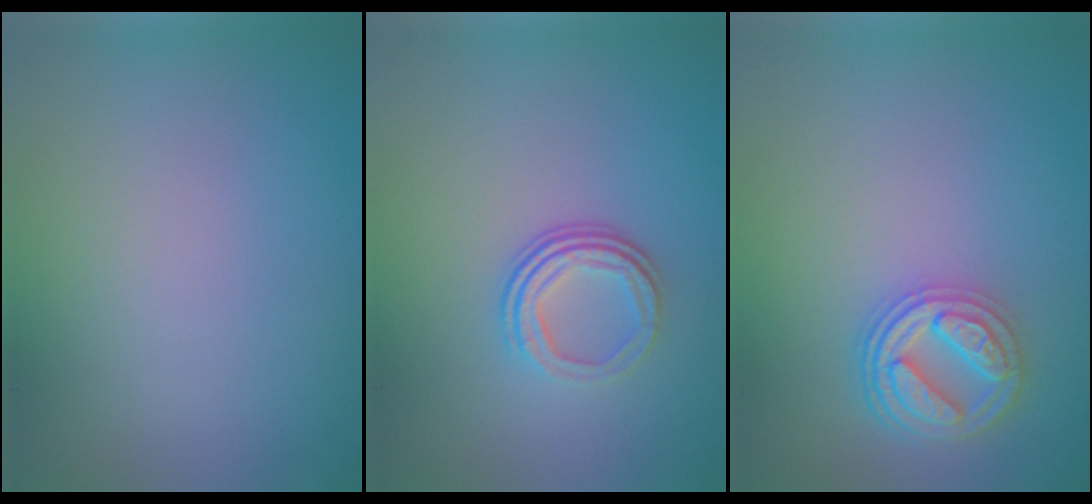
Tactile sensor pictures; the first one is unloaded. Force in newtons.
{"total": 3.3, "press": 2.2, "slide": 2.4}
{"total": 3.9, "press": 3.7, "slide": 1.3}